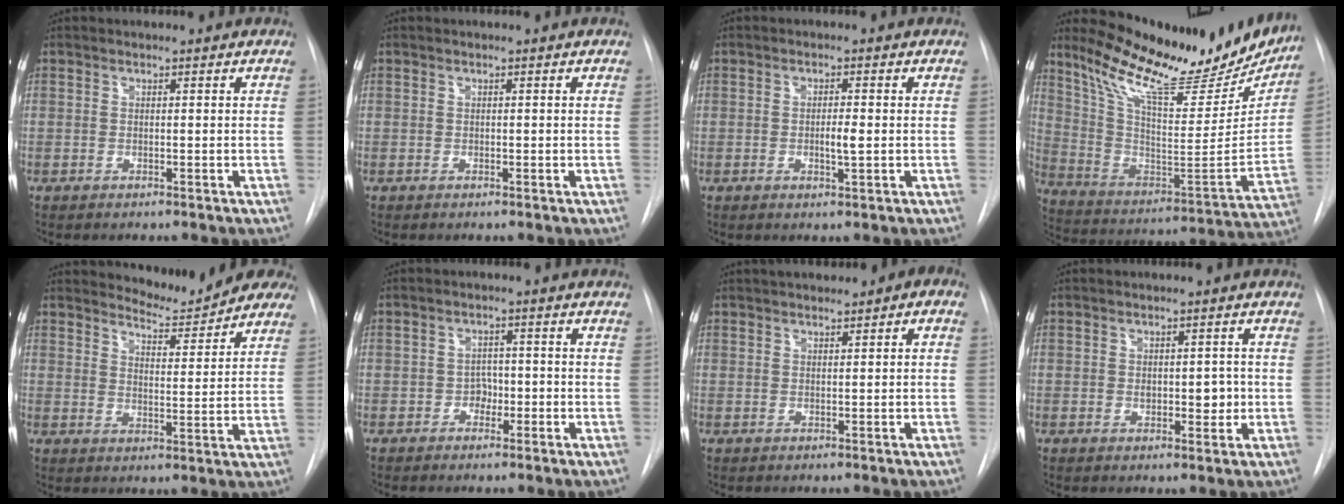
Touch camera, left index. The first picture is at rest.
{"total": 0.5, "force": [-0.5, 0.0, 0.0], "torque": [0.006, -0.004, -0.008]}
{"total": 2.5, "force": [-0.8, 0.4, 2.3], "torque": [-0.041, -0.008, -0.012]}
{"total": 25.9, "force": [21.5, 6.8, 12.8], "torque": [-0.210, -0.038, 0.313]}
{"total": 9.0, "force": [8.7, 1.5, 1.6], "torque": [-0.012, -0.026, 0.109]}
{"total": 2.5, "force": [-1.5, 1.7, 1.1], "torque": [-0.009, 0.002, -0.024]}
{"total": 4.7, "force": [2.1, 1.8, 3.8], "torque": [-0.059, 0.018, 0.027]}
{"total": 3.5, "force": [-0.6, 2.1, 2.8], "torque": [-0.028, -0.005, -0.004]}